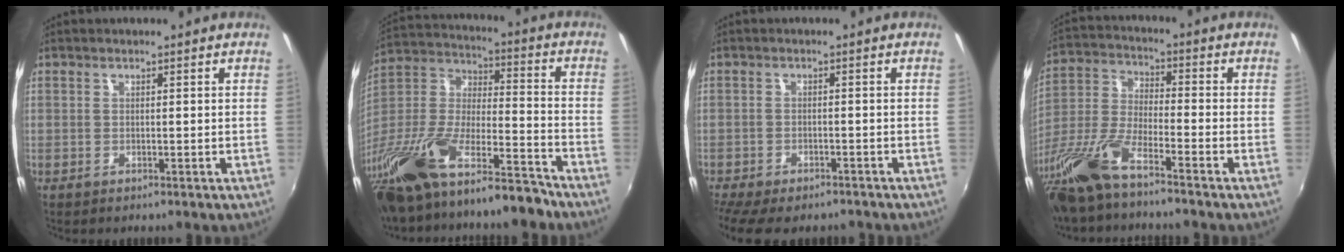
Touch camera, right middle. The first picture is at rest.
{"total": 25.5, "force": [-18.5, 6.2, 16.5], "torque": [-0.319, -0.039, -0.319]}
{"total": 9.5, "force": [-7.9, 2.8, 4.5], "torque": [-0.104, -0.036, -0.122]}
{"total": 14.4, "force": [-10.6, 2.2, 9.4], "torque": [-0.216, -0.024, -0.215]}